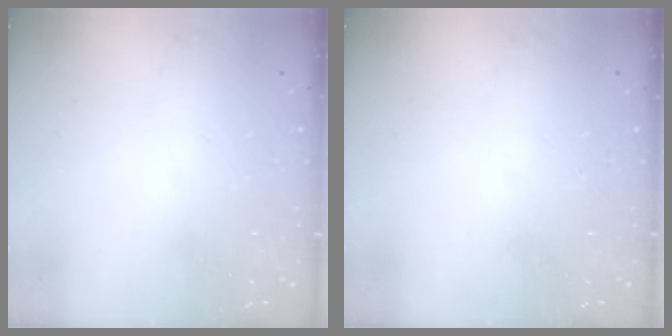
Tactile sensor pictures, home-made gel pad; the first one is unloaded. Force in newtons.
{"total": 0.0}